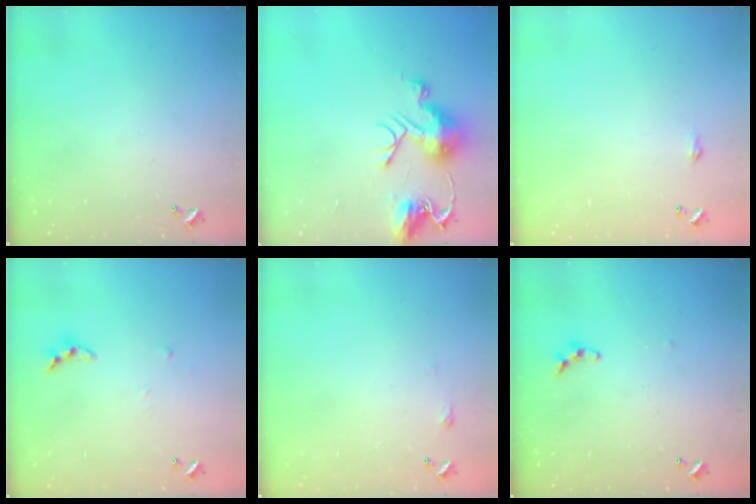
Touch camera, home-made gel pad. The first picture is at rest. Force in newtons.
{"total": 12.0, "press": 12.0, "slide": 1.1}
{"total": 1.8, "press": 1.8, "slide": 0.3}
{"total": 4.6, "press": 4.5, "slide": 0.5}
{"total": 2.7, "press": 2.6, "slide": 0.4}
{"total": 4.6, "press": 4.5, "slide": 0.7}